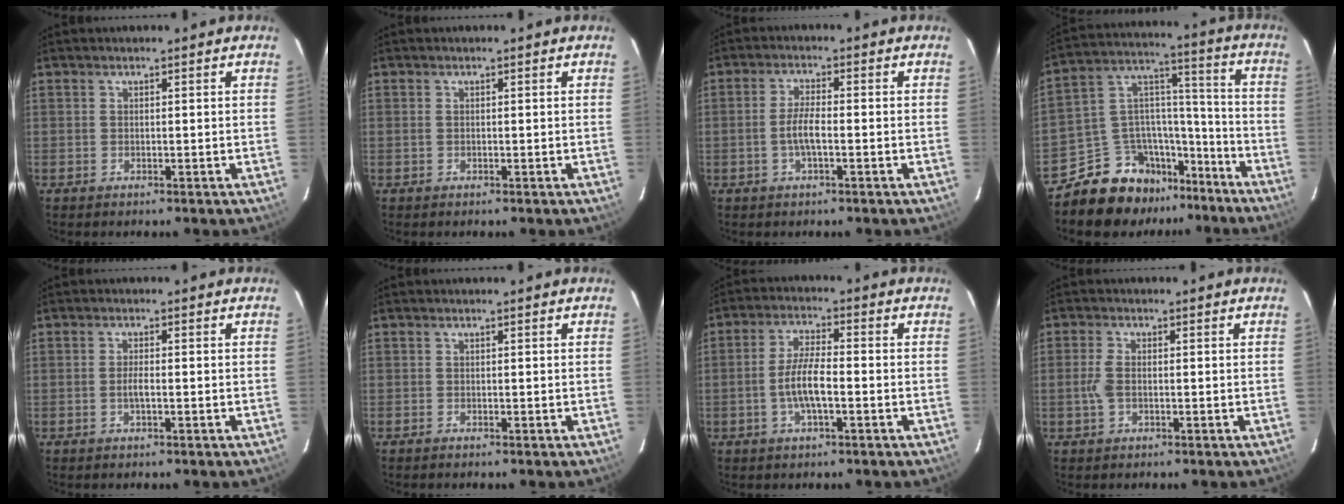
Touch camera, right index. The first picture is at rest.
{"total": 0.0}
{"total": 4.0, "force": [-1.2, 1.0, 3.7], "torque": [-0.077, 0.001, -0.022]}
{"total": 15.3, "force": [-12.1, 8.5, 4.1], "torque": [-0.087, 0.070, -0.191]}
{"total": 1.7, "force": [-0.5, 0.4, 1.6], "torque": [-0.031, -0.001, -0.010]}
{"total": 0.0}
{"total": 6.6, "force": [-1.9, 1.7, 6.1], "torque": [-0.121, 0.002, -0.036]}
{"total": 3.1, "force": [-0.5, 1.6, 2.7], "torque": [-0.064, 0.002, -0.009]}